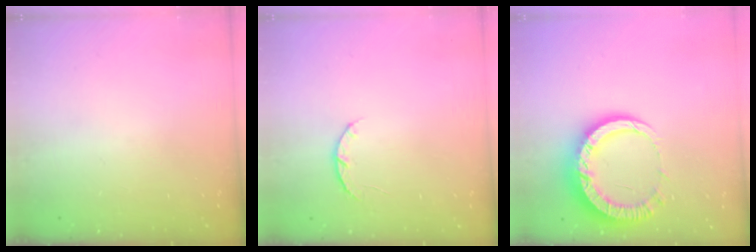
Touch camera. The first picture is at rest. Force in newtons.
{"total": 3.4, "press": 3.4, "slide": 0.6}
{"total": 15.0, "press": 15.0, "slide": 1.4}